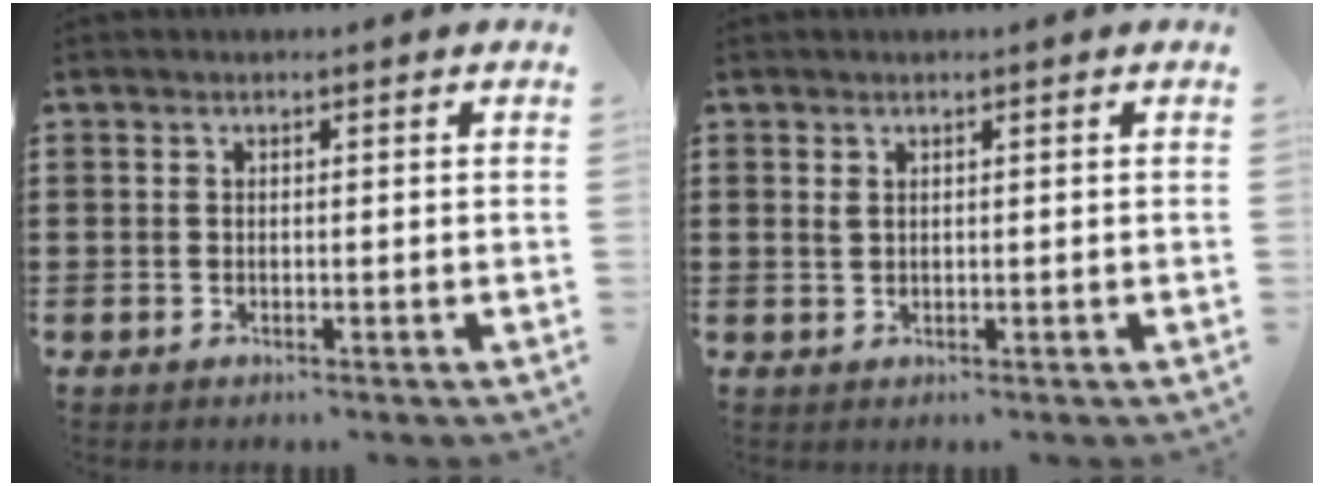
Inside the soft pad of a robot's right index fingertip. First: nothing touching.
{"total": 1.0, "force": [0.5, 0.6, 0.6], "torque": [-0.014, 0.003, 0.010]}